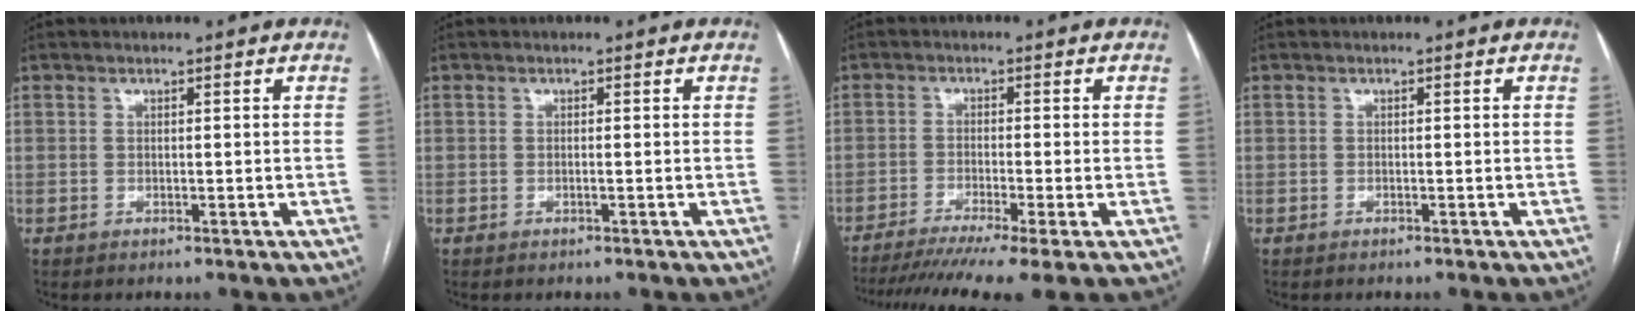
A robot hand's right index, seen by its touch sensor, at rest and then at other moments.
{"total": 0.0}
{"total": 11.9, "force": [-9.0, -0.3, 7.8], "torque": [-0.124, -0.024, -0.141]}
{"total": 0.0}